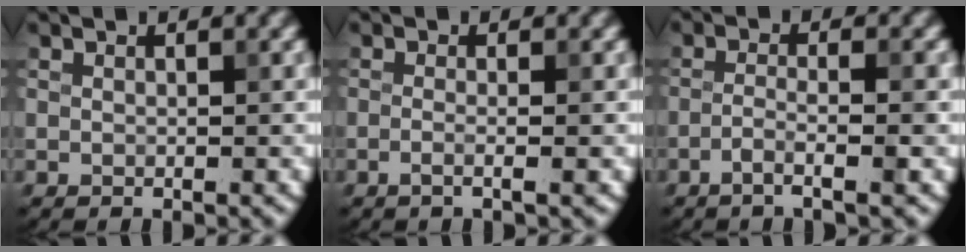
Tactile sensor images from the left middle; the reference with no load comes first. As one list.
[{"total": 1.9, "force": [-0.3, 0.7, 1.8], "torque": [-0.020, -0.003, -0.020]}, {"total": 2.7, "force": [-1.3, 0.3, 2.3], "torque": [-0.036, 0.007, -0.037]}]